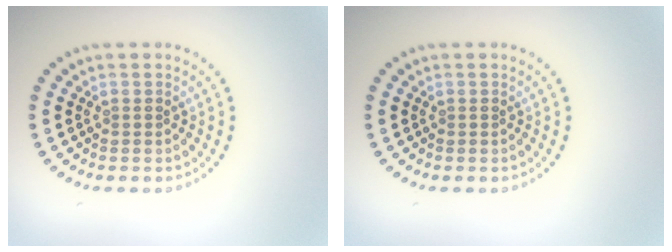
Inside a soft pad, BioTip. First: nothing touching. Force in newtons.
{"total": 0.0}